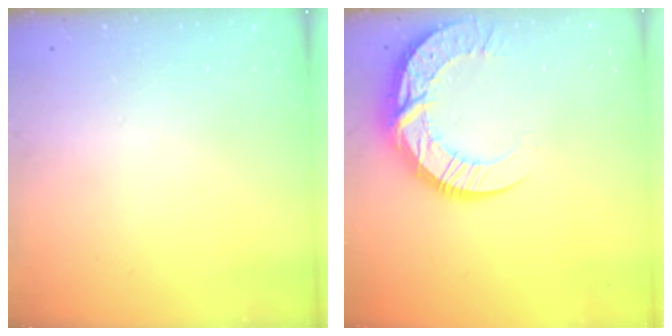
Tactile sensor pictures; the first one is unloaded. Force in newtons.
{"total": 15.3, "press": 15.2, "slide": 1.4}